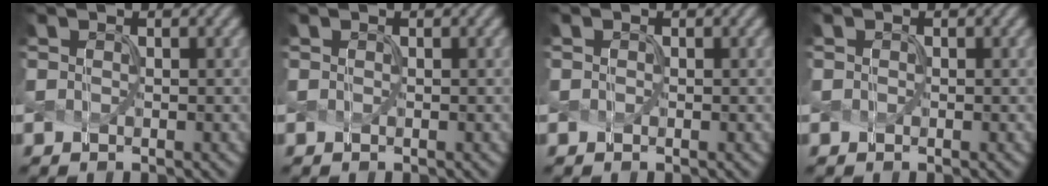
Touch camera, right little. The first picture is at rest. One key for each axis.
{"total": 0.0}
{"total": 0.0}
{"total": 0.0}